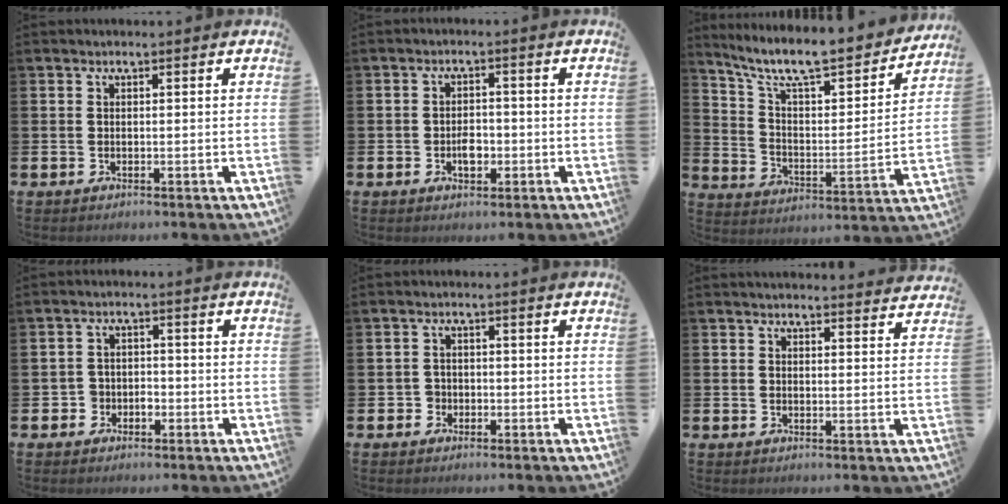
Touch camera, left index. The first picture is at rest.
{"total": 2.8, "force": [-0.9, 1.8, 2.0], "torque": [-0.028, 0.000, -0.019]}
{"total": 9.7, "force": [8.4, 2.3, 4.4], "torque": [-0.113, -0.062, 0.139]}
{"total": 2.6, "force": [-1.5, 2.0, 0.2], "torque": [-0.020, 0.009, -0.035]}
{"total": 1.8, "force": [-0.9, 1.6, 0.1], "torque": [-0.007, 0.004, -0.022]}
{"total": 2.5, "force": [2.5, 0.1, 0.0], "torque": [0.003, -0.018, 0.043]}